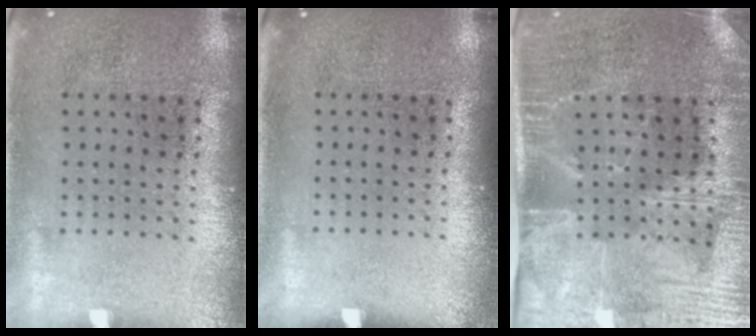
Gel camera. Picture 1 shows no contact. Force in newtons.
{"total": 0.0}
{"total": 4.2, "press": 3.5, "slide": 2.2}